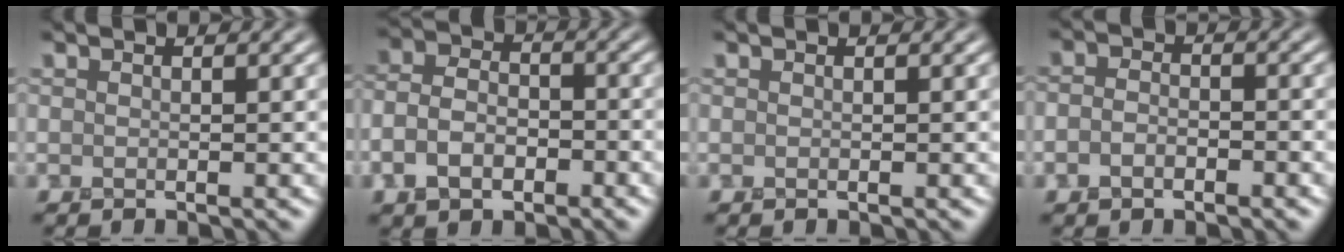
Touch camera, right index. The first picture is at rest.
{"total": 4.4, "force": [-1.7, 3.0, 2.8], "torque": [-0.052, 0.000, -0.038]}
{"total": 0.0}
{"total": 2.1, "force": [-0.9, 1.3, 1.4], "torque": [-0.023, 0.001, -0.022]}